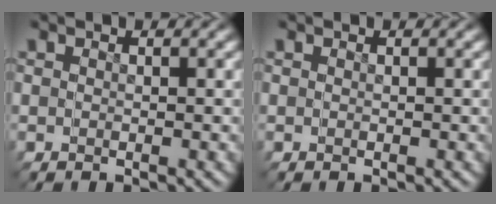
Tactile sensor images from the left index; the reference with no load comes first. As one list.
[{"total": 0.0}]